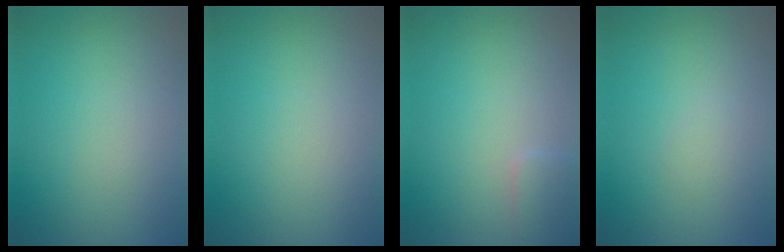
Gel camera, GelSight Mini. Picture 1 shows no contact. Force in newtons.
{"total": 0.0}
{"total": 1.6, "press": 1.6, "slide": 0.1}
{"total": 0.6, "press": 0.6, "slide": 0.0}